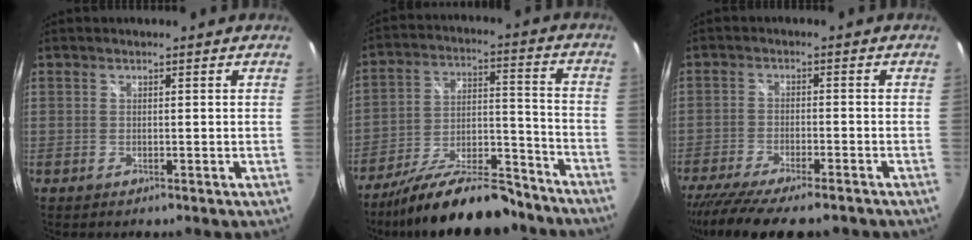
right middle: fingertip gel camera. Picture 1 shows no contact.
{"total": 20.4, "force": [-16.5, 5.7, 10.6], "torque": [-0.184, -0.005, -0.249]}
{"total": 14.2, "force": [-11.9, 2.8, 7.3], "torque": [-0.155, -0.048, -0.189]}